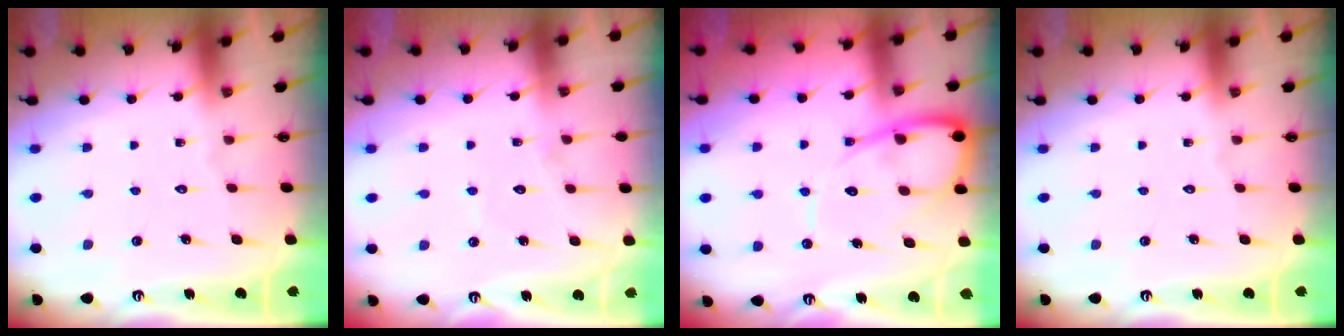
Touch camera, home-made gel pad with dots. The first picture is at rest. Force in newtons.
{"total": 3.9, "press": 3.9, "slide": 0.3}
{"total": 10.2, "press": 10.1, "slide": 1.0}
{"total": 0.0}